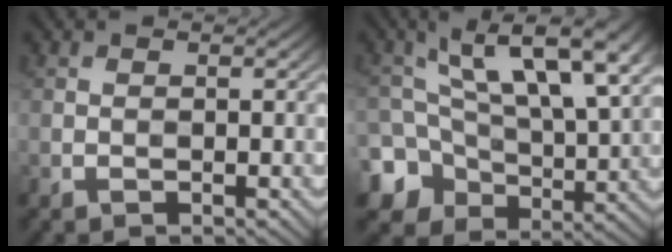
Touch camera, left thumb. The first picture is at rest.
{"total": 11.5, "force": [2.7, 7.6, 8.2], "torque": [-0.157, -0.012, 0.053]}